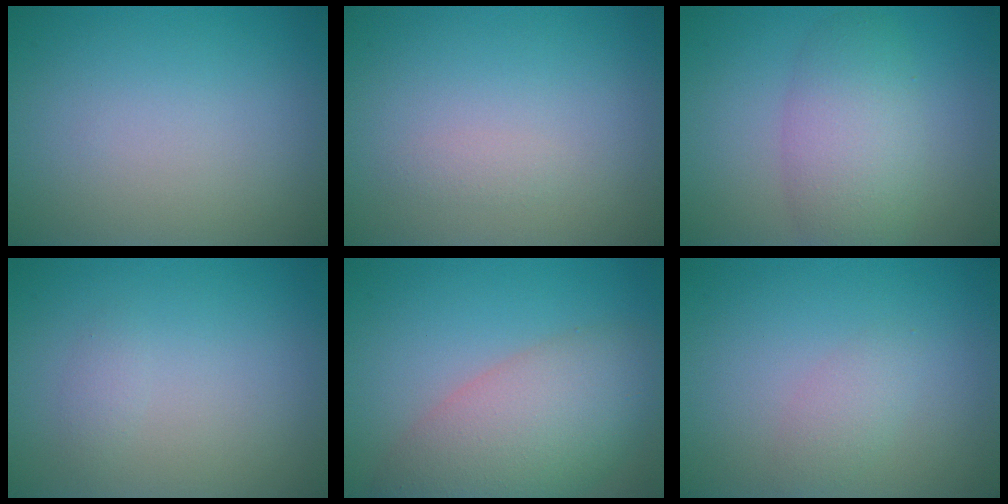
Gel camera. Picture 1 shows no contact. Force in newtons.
{"total": 0.7, "press": 0.7, "slide": 0.0}
{"total": 5.0, "press": 5.0, "slide": 0.1}
{"total": 0.8, "press": 0.8, "slide": 0.1}
{"total": 8.1, "press": 8.1, "slide": 0.5}
{"total": 1.6, "press": 1.6, "slide": 0.0}